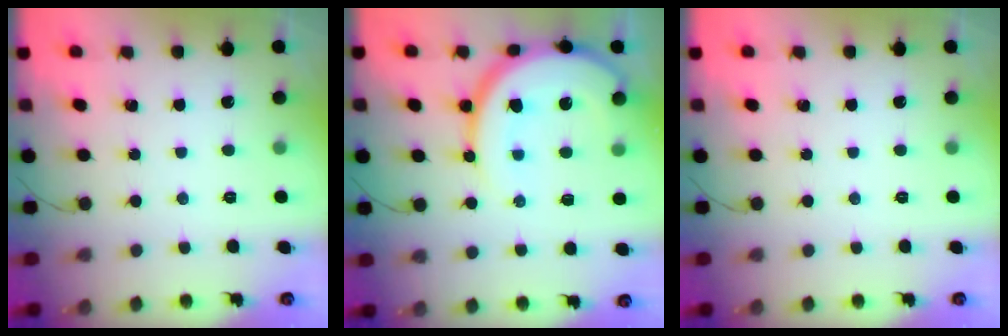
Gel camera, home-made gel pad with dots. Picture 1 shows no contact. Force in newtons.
{"total": 15.3, "press": 15.2, "slide": 1.2}
{"total": 0.0}